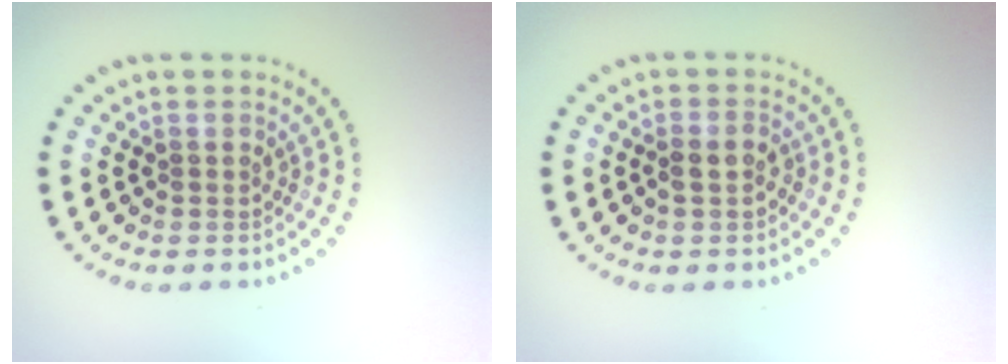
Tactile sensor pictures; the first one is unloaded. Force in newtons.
{"total": 1.8, "press": 1.8, "slide": 0.5}